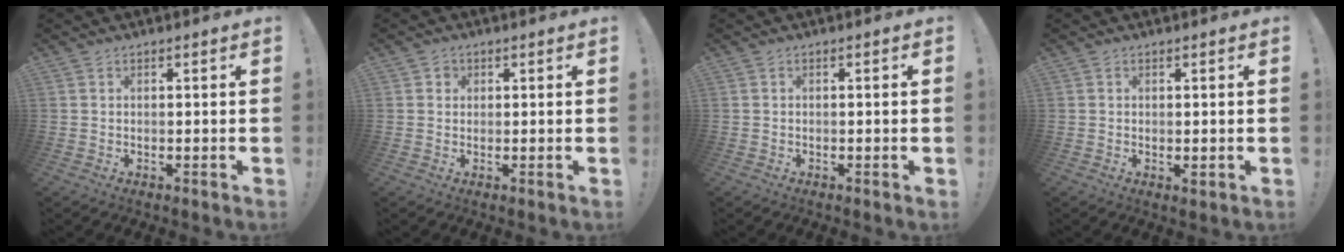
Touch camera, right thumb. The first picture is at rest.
{"total": 1.8, "force": [0.7, 1.6, 0.4], "torque": [-0.002, -0.003, 0.011]}
{"total": 1.2, "force": [-0.3, -0.3, 1.1], "torque": [-0.018, -0.001, -0.006]}
{"total": 0.9, "force": [0.4, 0.6, 0.6], "torque": [-0.002, -0.003, 0.007]}